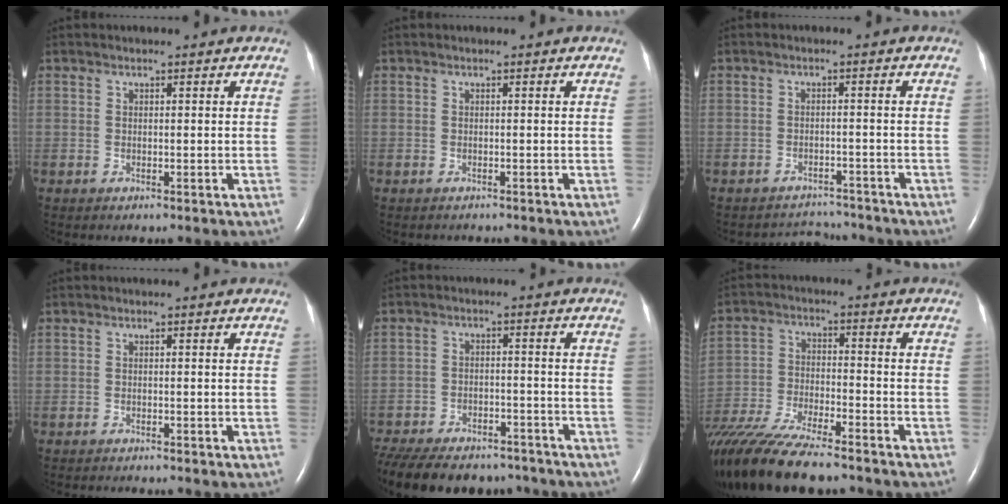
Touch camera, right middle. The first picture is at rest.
{"total": 1.3, "force": [-1.2, 0.4, 0.3], "torque": [-0.012, -0.003, -0.014]}
{"total": 4.4, "force": [-4.2, 0.6, -1.2], "torque": [0.010, 0.009, -0.061]}
{"total": 3.6, "force": [-3.3, 0.4, 1.3], "torque": [-0.019, -0.007, -0.041]}
{"total": 21.4, "force": [-17.9, 8.0, 8.6], "torque": [-0.226, -0.028, -0.250]}
{"total": 18.0, "force": [-15.1, 2.7, 9.5], "torque": [-0.201, -0.046, -0.260]}